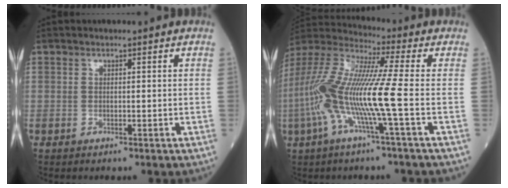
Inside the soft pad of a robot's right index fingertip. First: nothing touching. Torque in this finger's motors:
{"motor_torque": [1.72, -0.42, 1.05, 0.21]}